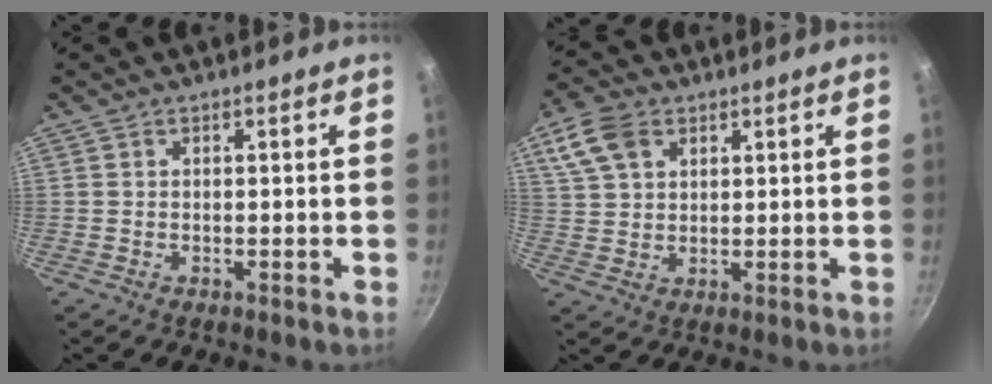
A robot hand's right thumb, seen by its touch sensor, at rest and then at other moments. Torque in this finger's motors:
{"motor_torque": [-0.58, 0.15, -0.05, 0.14, 0.12]}